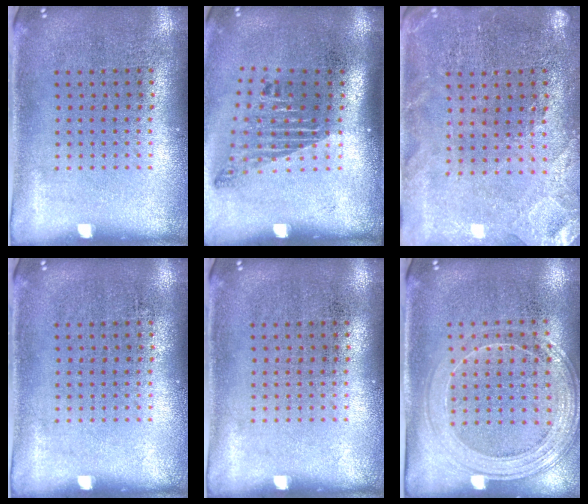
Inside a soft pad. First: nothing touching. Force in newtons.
{"total": 1.8, "press": 1.2, "slide": 1.4}
{"total": 0.5, "press": 0.5, "slide": 0.2}
{"total": 0.0}
{"total": 0.0}
{"total": 1.5, "press": 1.4, "slide": 0.3}